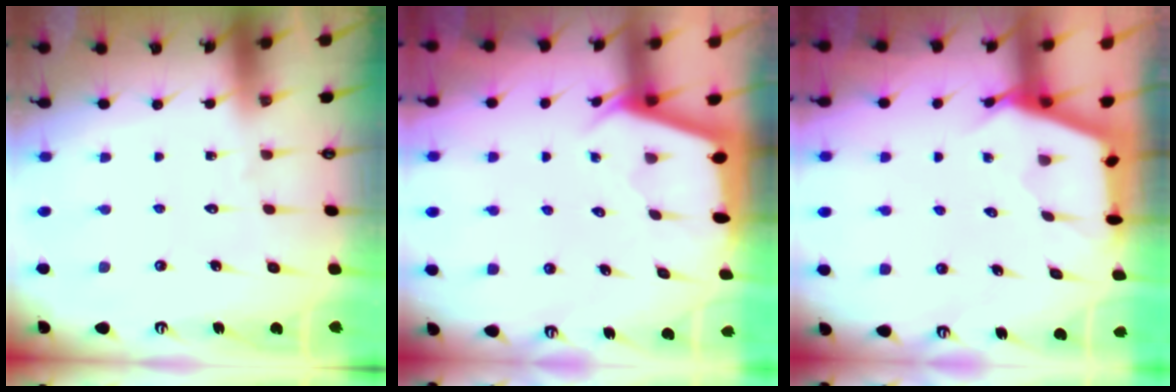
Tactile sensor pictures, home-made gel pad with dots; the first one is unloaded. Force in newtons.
{"total": 2.3, "press": 2.3, "slide": 0.3}
{"total": 2.7, "press": 2.7, "slide": 0.3}